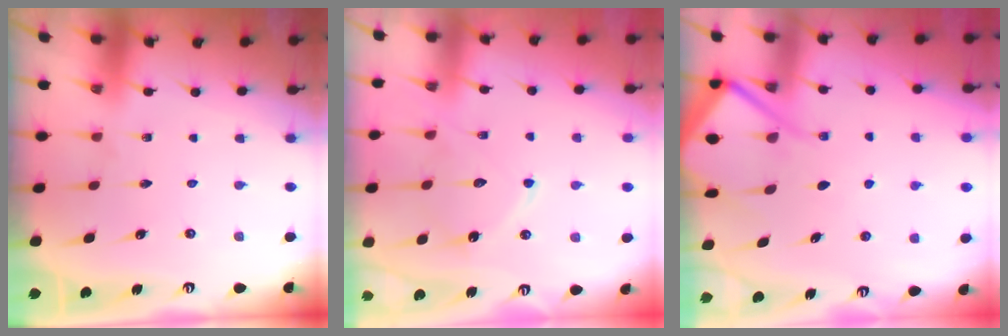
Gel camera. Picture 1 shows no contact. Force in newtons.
{"total": 12.1, "press": 12.0, "slide": 0.9}
{"total": 9.5, "press": 9.5, "slide": 0.9}